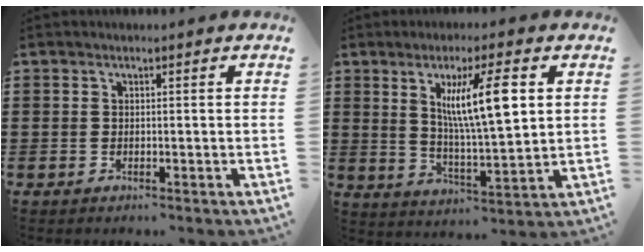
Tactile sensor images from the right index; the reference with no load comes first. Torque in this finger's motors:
{"motor_torque": [1.60, 0.53, 0.78, 0.21]}